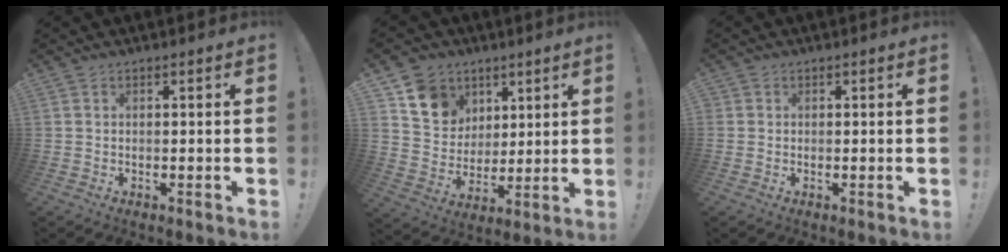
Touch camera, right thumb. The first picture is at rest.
{"total": 12.0, "force": [6.6, 9.6, 2.8], "torque": [-0.047, -0.040, 0.136]}
{"total": 0.5, "force": [0.0, 0.5, 0.1], "torque": [-0.008, 0.004, 0.002]}